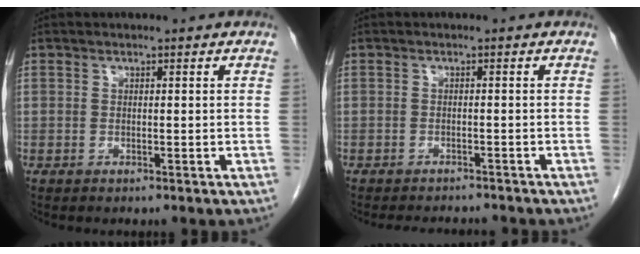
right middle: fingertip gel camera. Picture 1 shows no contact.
{"total": 5.4, "force": [-5.2, 1.0, 1.3], "torque": [-0.016, -0.007, -0.069]}